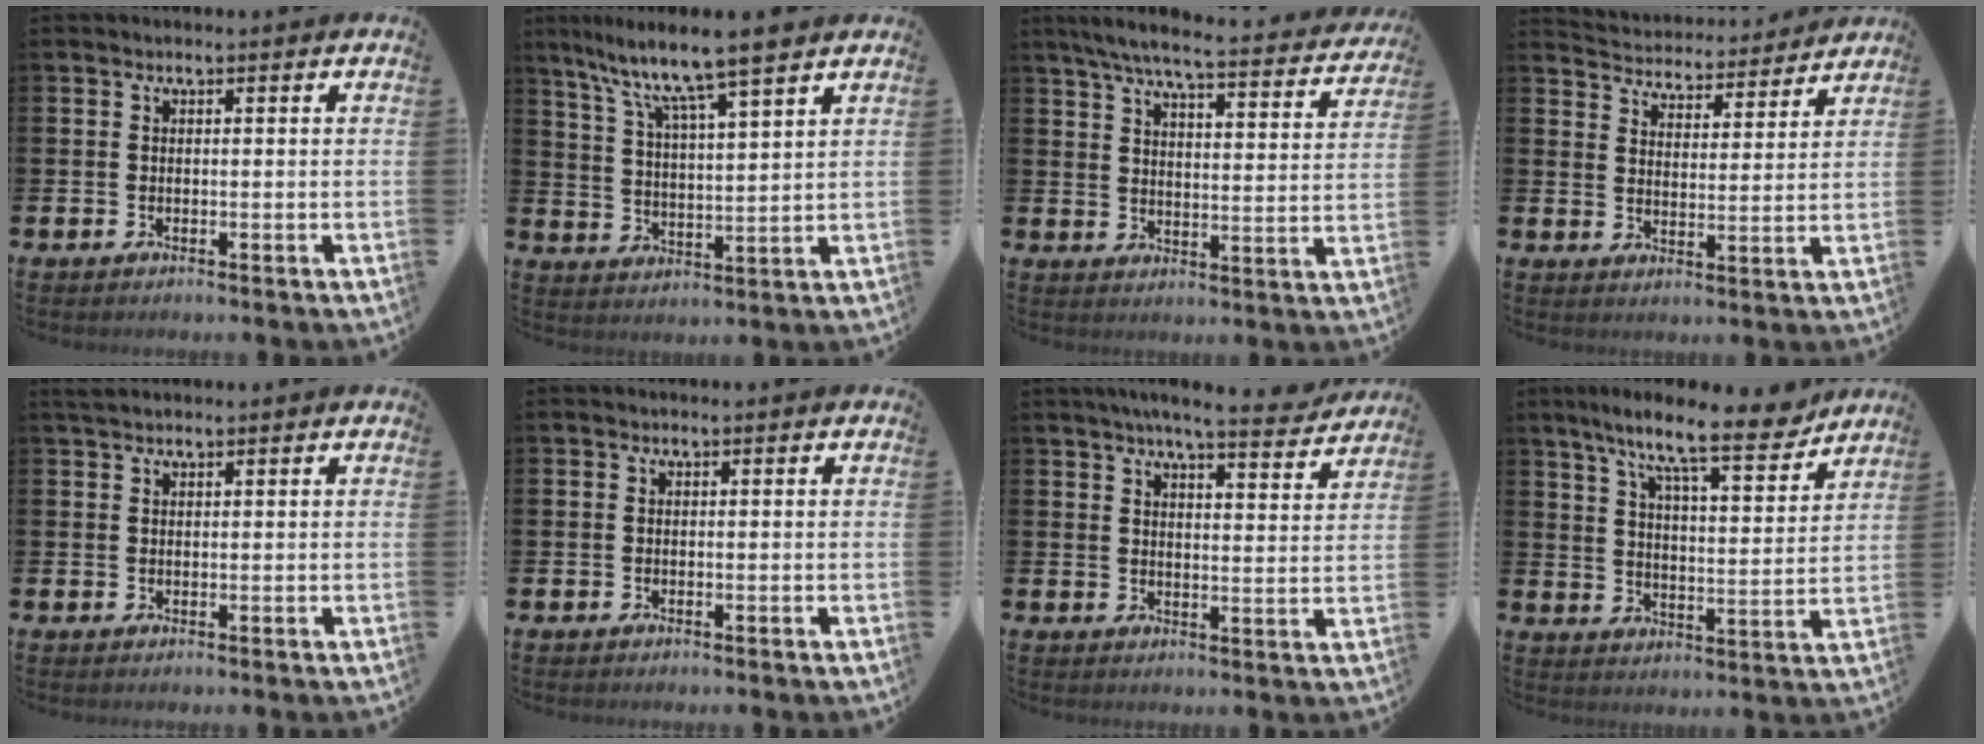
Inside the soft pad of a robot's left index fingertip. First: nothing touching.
{"total": 9.0, "force": [7.8, 0.3, 4.5], "torque": [-0.115, -0.043, 0.132]}
{"total": 6.6, "force": [5.9, 0.7, 3.1], "torque": [-0.079, -0.041, 0.098]}
{"total": 4.3, "force": [4.2, 0.9, -0.2], "torque": [-0.019, -0.041, 0.070]}
{"total": 1.3, "force": [1.2, 0.3, 0.5], "torque": [-0.005, 0.001, 0.021]}
{"total": 0.0}
{"total": 6.0, "force": [5.6, 0.0, 2.2], "torque": [-0.043, -0.033, 0.094]}
{"total": 11.2, "force": [9.4, 1.4, 6.0], "torque": [-0.130, -0.053, 0.157]}